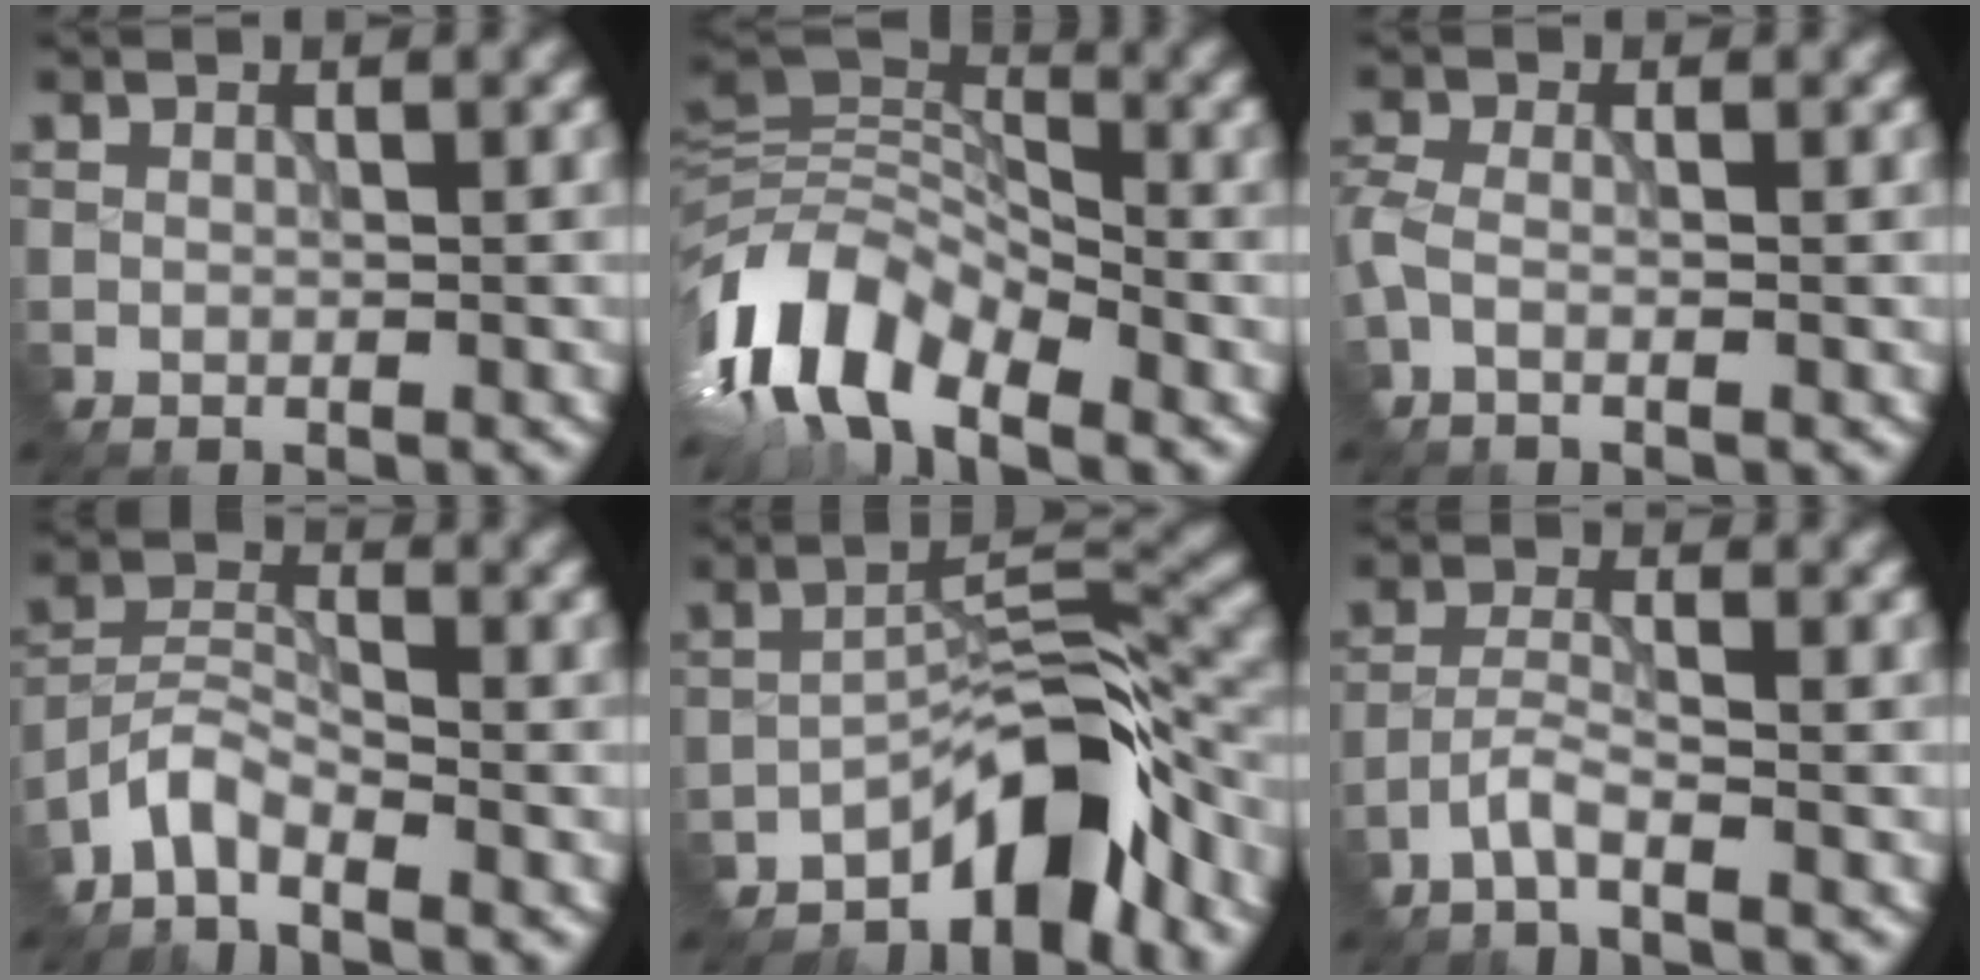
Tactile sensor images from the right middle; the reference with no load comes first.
{"total": 10.3, "force": [-5.9, 5.0, 6.8], "torque": [-0.123, 0.003, -0.125]}
{"total": 2.4, "force": [-0.8, 1.0, 2.0], "torque": [-0.060, -0.003, -0.026]}
{"total": 3.1, "force": [-2.7, 0.9, 1.4], "torque": [-0.029, 0.006, -0.065]}
{"total": 7.2, "force": [-5.1, 2.2, 4.5], "torque": [-0.051, 0.018, -0.090]}
{"total": 2.3, "force": [-1.7, 0.3, 1.5], "torque": [-0.034, 0.003, -0.042]}